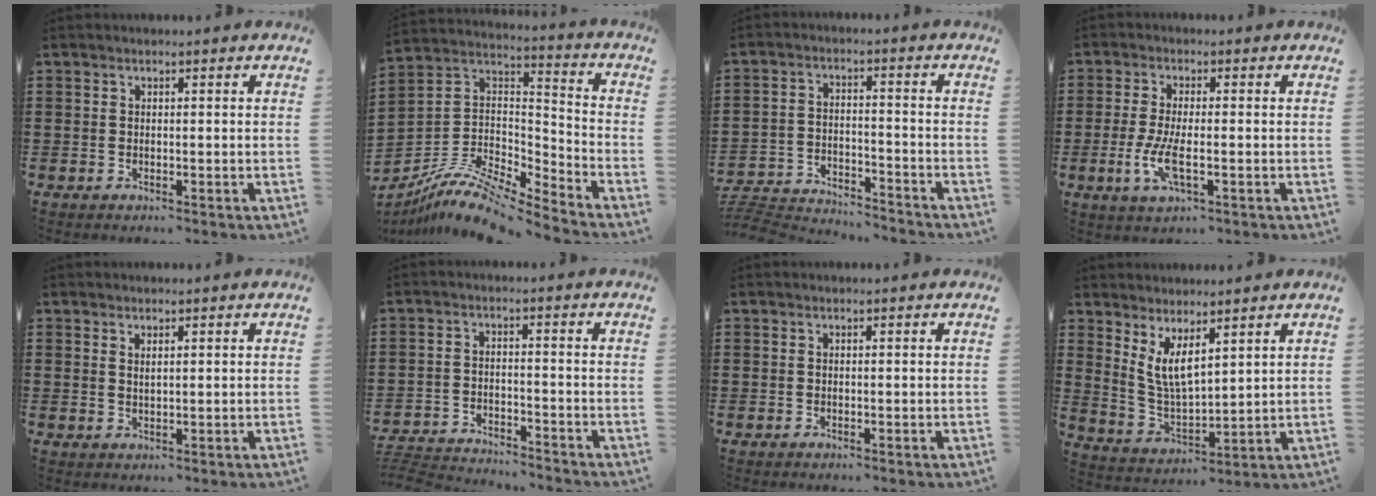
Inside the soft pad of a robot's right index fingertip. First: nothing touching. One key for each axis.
{"total": 10.7, "fx": -9.2, "fy": 2.3, "fz": 4.8, "tx": -0.104, "ty": 0.015, "tz": -0.186}
{"total": 4.6, "fx": -4.5, "fy": 0.4, "fz": 0.5, "tx": -0.026, "ty": -0.005, "tz": -0.099}
{"total": 5.4, "fx": -1.5, "fy": 1.5, "fz": 5.0, "tx": -0.111, "ty": -0.011, "tz": -0.032}
{"total": 1.0, "fx": 0.8, "fy": 0.2, "fz": 0.5, "tx": -0.011, "ty": 0.001, "tz": 0.014}
{"total": 4.1, "fx": -4.1, "fy": 0.0, "fz": 0.1, "tx": -0.014, "ty": -0.002, "tz": -0.091}
{"total": 0.0}
{"total": 5.6, "fx": 3.1, "fy": 2.0, "fz": 4.2, "tx": -0.108, "ty": -0.012, "tz": 0.053}